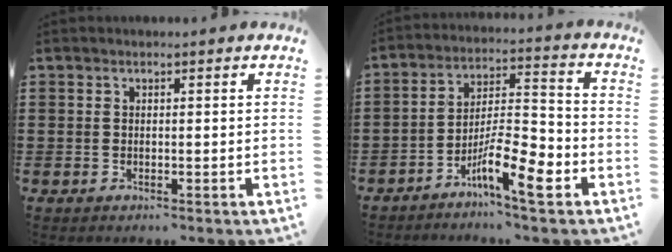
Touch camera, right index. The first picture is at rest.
{"total": 9.5, "force": [-5.7, 2.3, 7.2], "torque": [-0.134, 0.006, -0.104]}